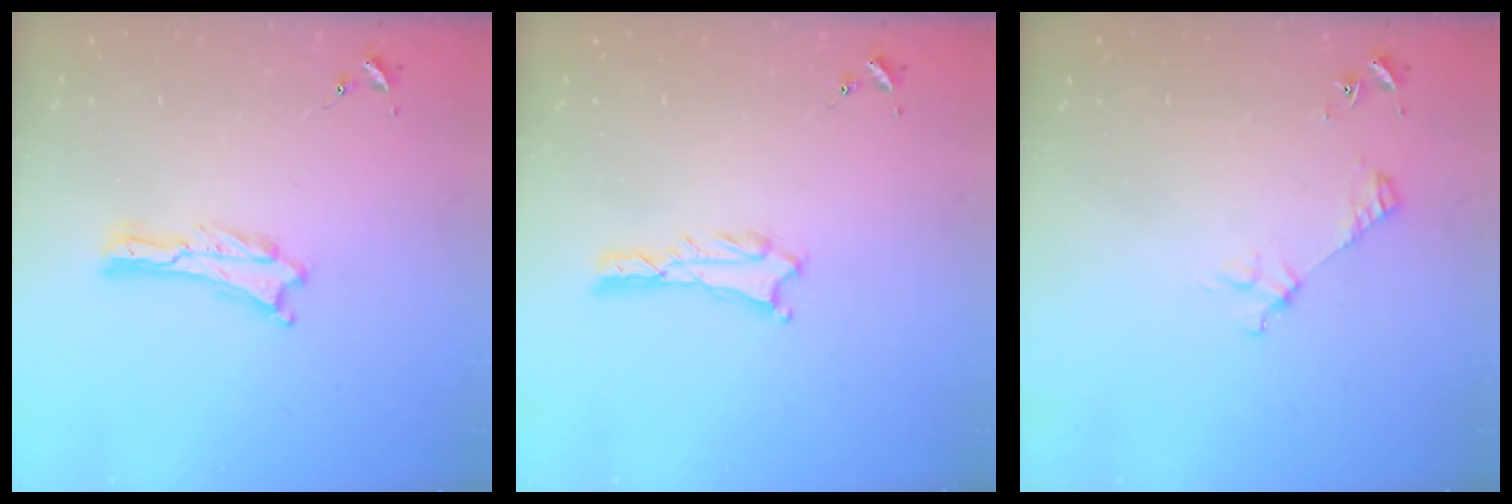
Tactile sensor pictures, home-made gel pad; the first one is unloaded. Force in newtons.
{"total": 1.3, "press": 1.3, "slide": 0.3}
{"total": 3.3, "press": 3.3, "slide": 0.3}